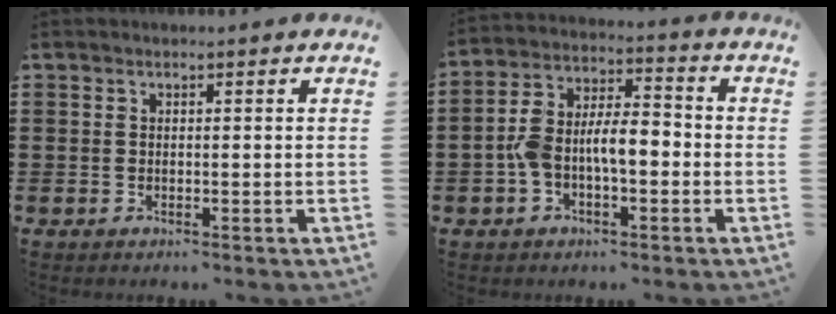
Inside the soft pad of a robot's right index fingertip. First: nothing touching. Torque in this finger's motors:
{"motor_torque": [1.11, -1.02, 0.67, 0.21]}